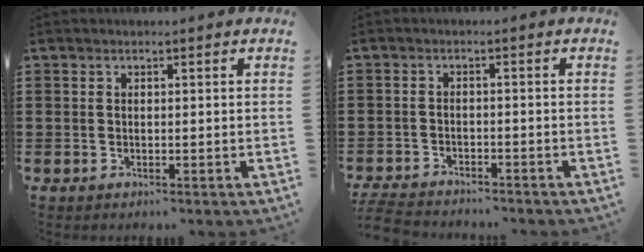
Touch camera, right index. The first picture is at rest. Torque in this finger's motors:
{"motor_torque": [1.00, 1.14, 0.21, 0.03]}